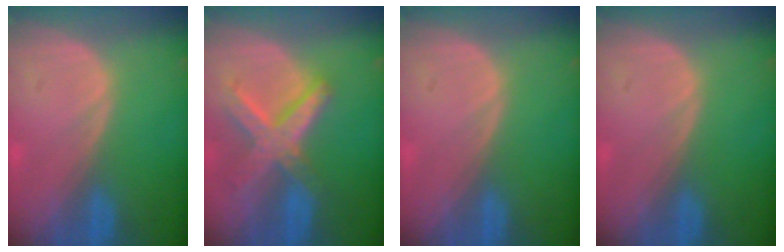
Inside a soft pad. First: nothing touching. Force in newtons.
{"total": 8.4, "press": 7.1, "slide": 4.3}
{"total": 0.0}
{"total": 0.0}